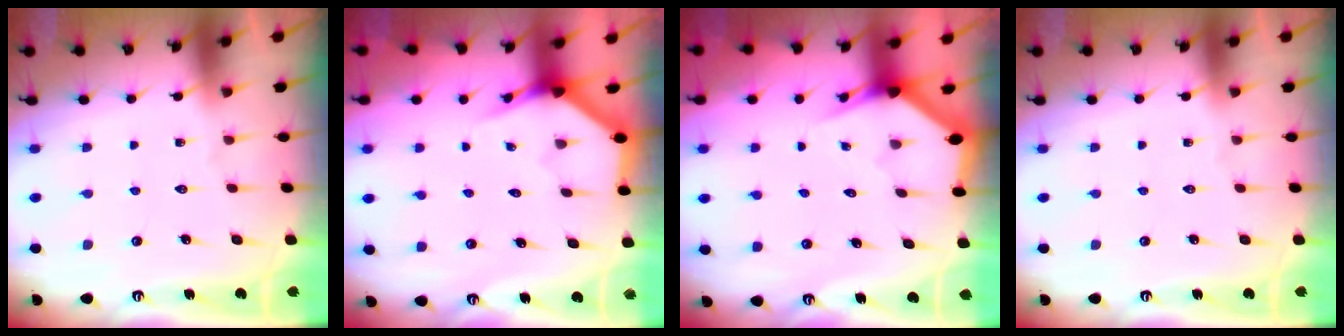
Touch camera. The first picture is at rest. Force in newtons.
{"total": 3.7, "press": 3.7, "slide": 0.3}
{"total": 2.7, "press": 2.7, "slide": 0.1}
{"total": 0.0}